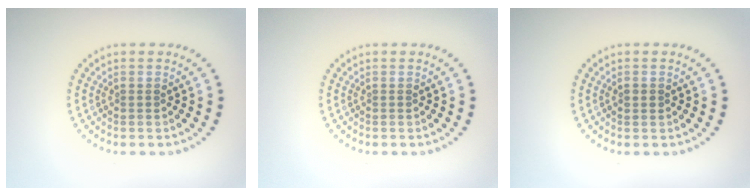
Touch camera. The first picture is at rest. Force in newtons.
{"total": 0.0}
{"total": 1.1, "press": 1.1, "slide": 0.1}